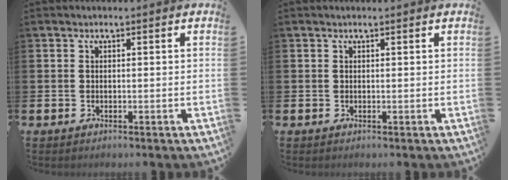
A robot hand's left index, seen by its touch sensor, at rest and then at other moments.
{"total": 0.0}